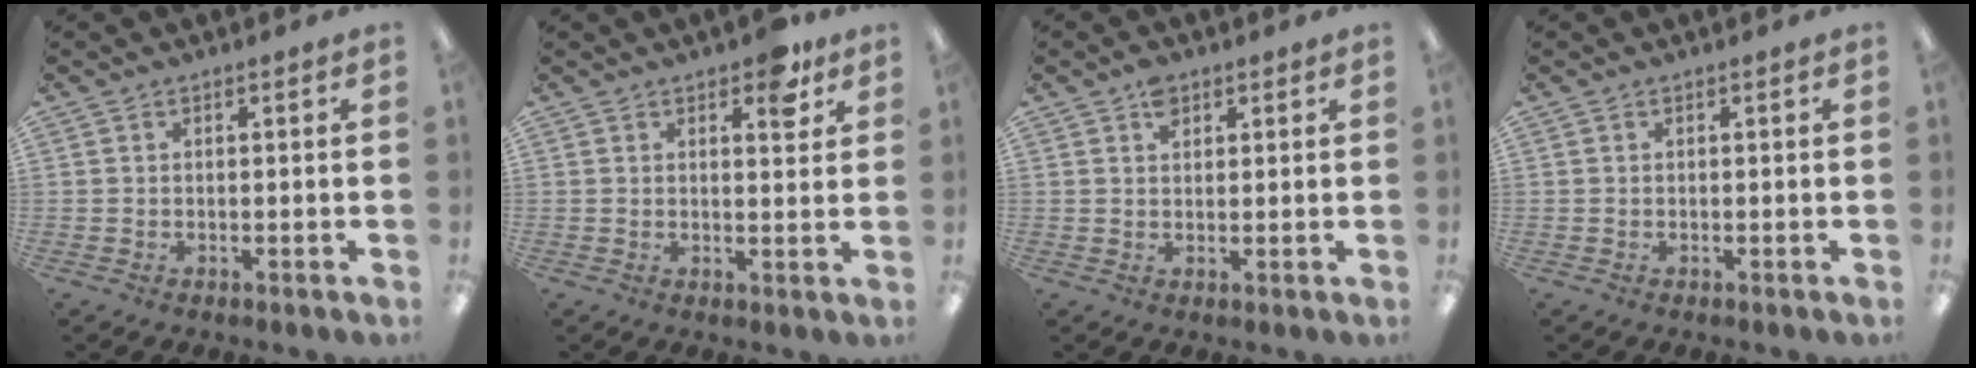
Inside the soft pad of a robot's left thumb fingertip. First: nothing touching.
{"total": 3.4, "force": [1.8, 2.0, 2.1], "torque": [-0.012, -0.006, 0.024]}
{"total": 3.5, "force": [2.0, 2.2, 1.9], "torque": [-0.027, -0.004, 0.033]}
{"total": 0.0}